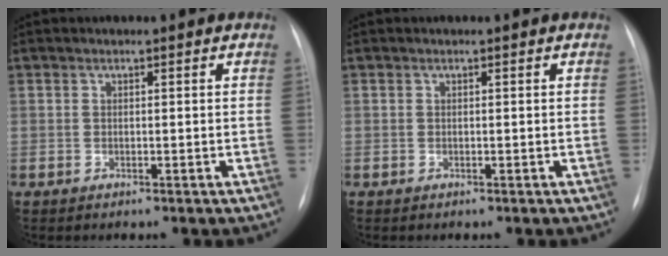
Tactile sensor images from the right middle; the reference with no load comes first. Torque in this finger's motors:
{"motor_torque": [0.62, -0.58, 0.06, 0.01]}